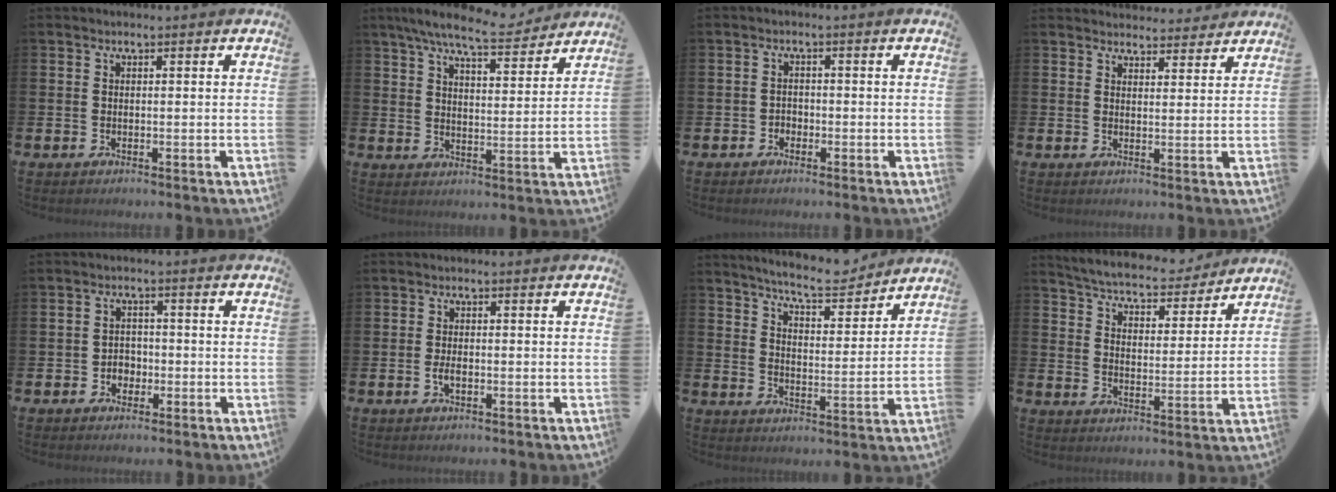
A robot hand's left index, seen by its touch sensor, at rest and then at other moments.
{"total": 8.6, "force": [7.9, 1.1, 3.3], "torque": [-0.074, -0.040, 0.139]}
{"total": 1.5, "force": [-1.0, 1.1, 0.1], "torque": [0.000, 0.001, -0.024]}
{"total": 3.6, "force": [3.5, 0.7, -0.1], "torque": [0.004, -0.021, 0.063]}
{"total": 2.4, "force": [-1.0, 2.0, 0.9], "torque": [-0.015, 0.003, -0.024]}
{"total": 1.8, "force": [-0.5, 0.8, 1.5], "torque": [-0.023, -0.003, -0.011]}
{"total": 7.5, "force": [7.2, 0.7, 1.8], "torque": [-0.046, -0.051, 0.126]}
{"total": 6.1, "force": [6.0, 1.0, 0.9], "torque": [-0.047, -0.044, 0.101]}